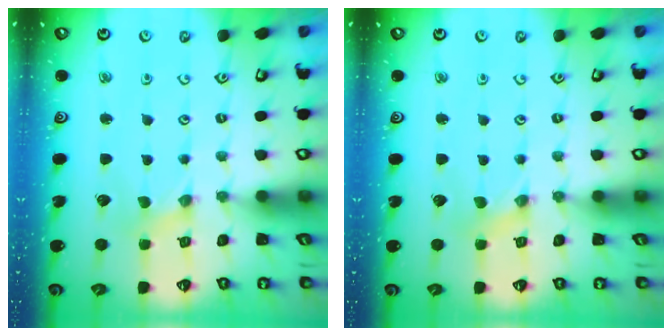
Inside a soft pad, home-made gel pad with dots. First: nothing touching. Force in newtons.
{"total": 0.0}